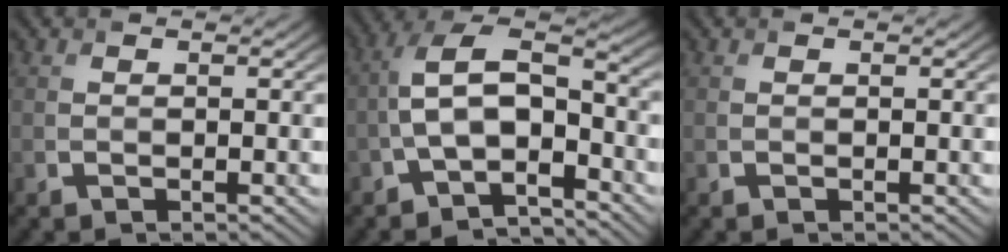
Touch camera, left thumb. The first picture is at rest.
{"total": 8.7, "force": [-3.5, 4.1, 6.8], "torque": [-0.134, 0.012, -0.072]}
{"total": 0.0}